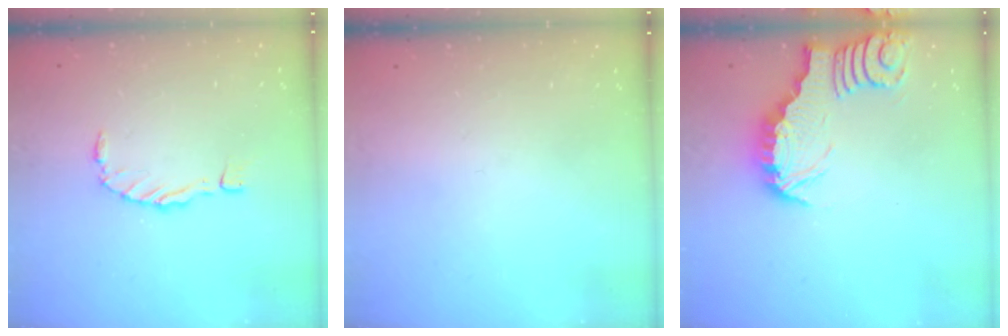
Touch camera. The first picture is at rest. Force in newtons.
{"total": 0.0}
{"total": 3.1, "press": 3.1, "slide": 0.3}